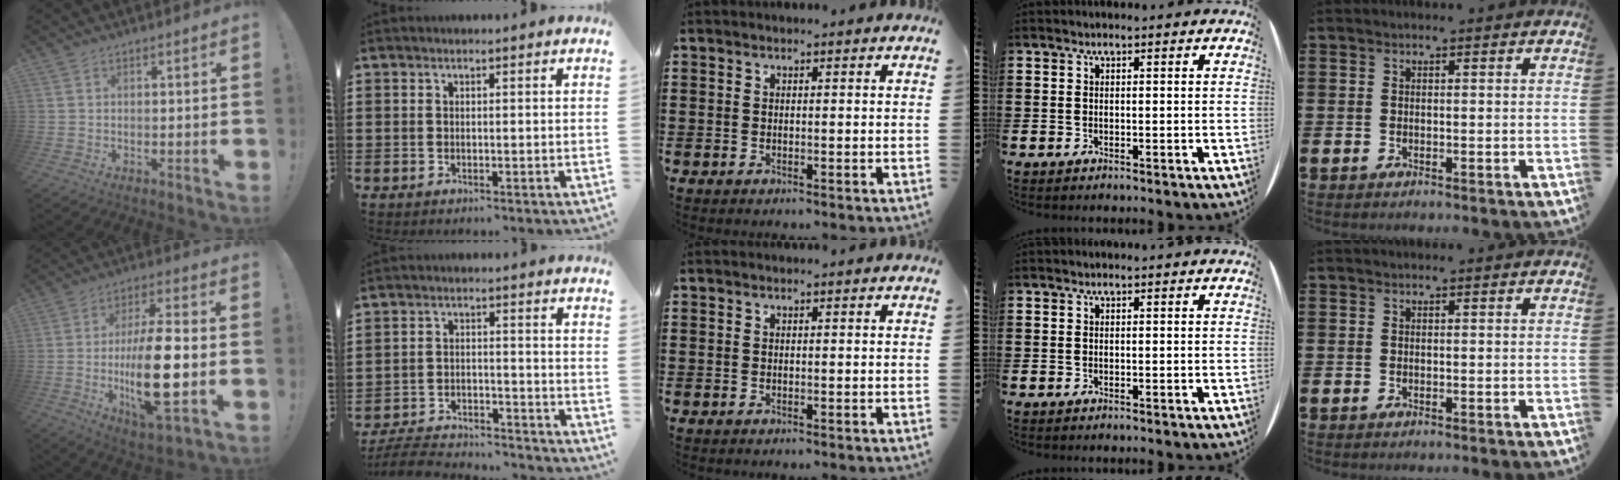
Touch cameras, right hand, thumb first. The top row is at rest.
{"thumb": {"total": 19.1, "force": [-3.0, 5.7, 18.0], "torque": [-0.316, -0.004, -0.048]}, "index": {"total": 5.9, "force": [-5.8, 0.8, 1.1], "torque": [-0.028, 0.008, -0.116]}}